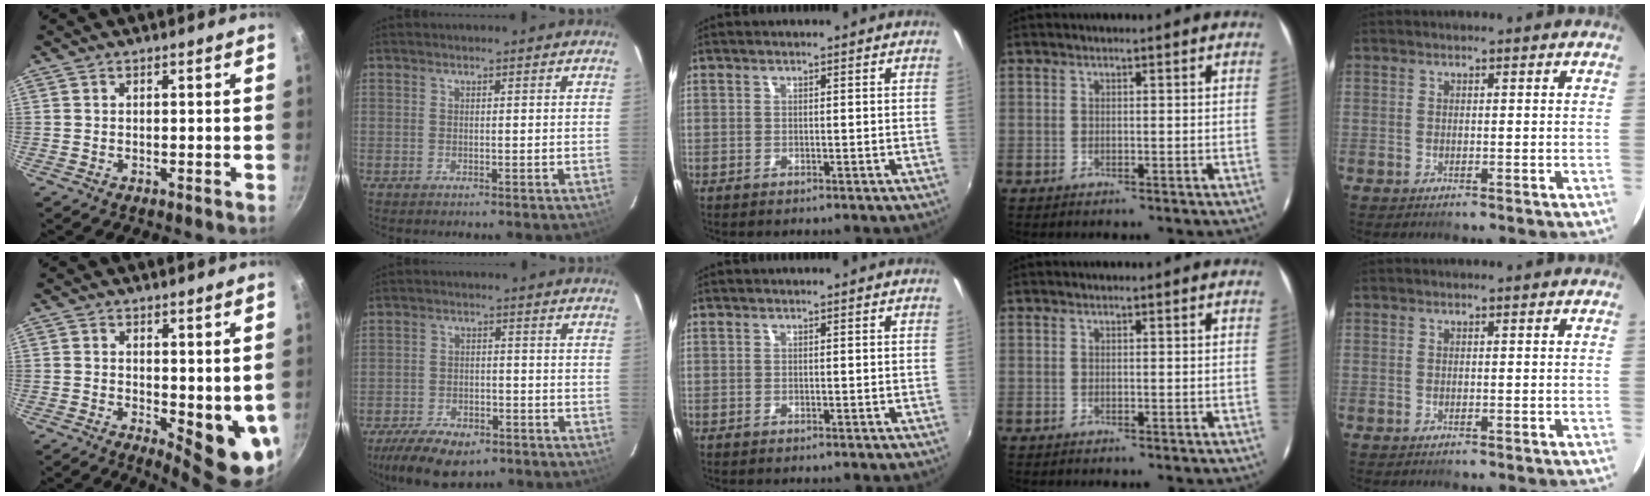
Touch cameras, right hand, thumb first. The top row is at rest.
{"thumb": {"total": 8.8, "force": [0.9, 3.8, 7.9], "torque": [-0.088, -0.024, 0.021]}, "index": {"total": 12.7, "force": [-8.9, 6.1, 6.7], "torque": [-0.161, -0.018, -0.139]}}